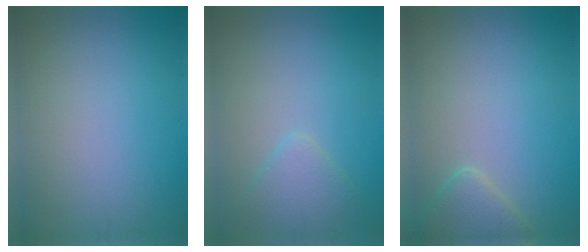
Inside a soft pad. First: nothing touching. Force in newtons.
{"total": 2.3, "press": 2.3, "slide": 0.1}
{"total": 2.8, "press": 2.8, "slide": 0.1}